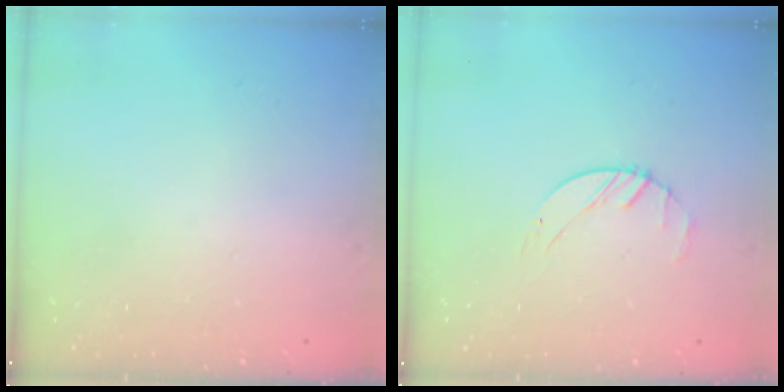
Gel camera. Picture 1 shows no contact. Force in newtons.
{"total": 1.4, "press": 1.4, "slide": 0.2}